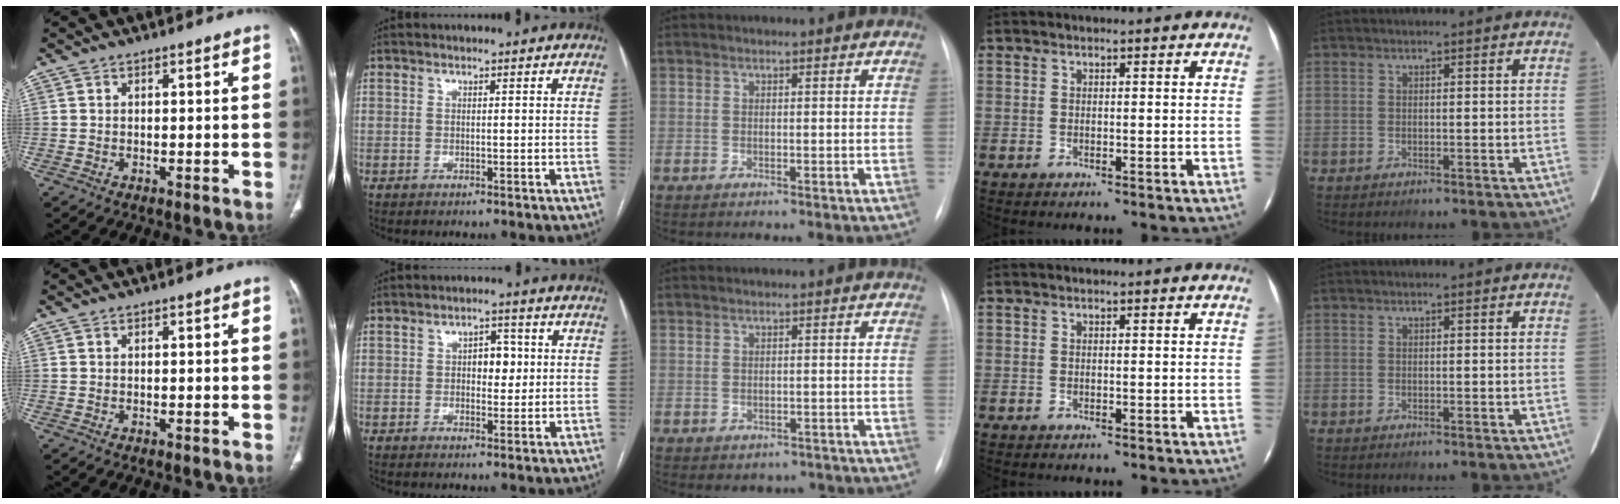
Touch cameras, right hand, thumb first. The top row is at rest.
{"index": {"total": 4.0, "force": [0.5, 2.3, 3.2], "torque": [-0.042, 0.010, 0.009]}, "middle": {"total": 3.4, "force": [-2.7, 2.0, 0.5], "torque": [0.000, 0.013, -0.031]}}